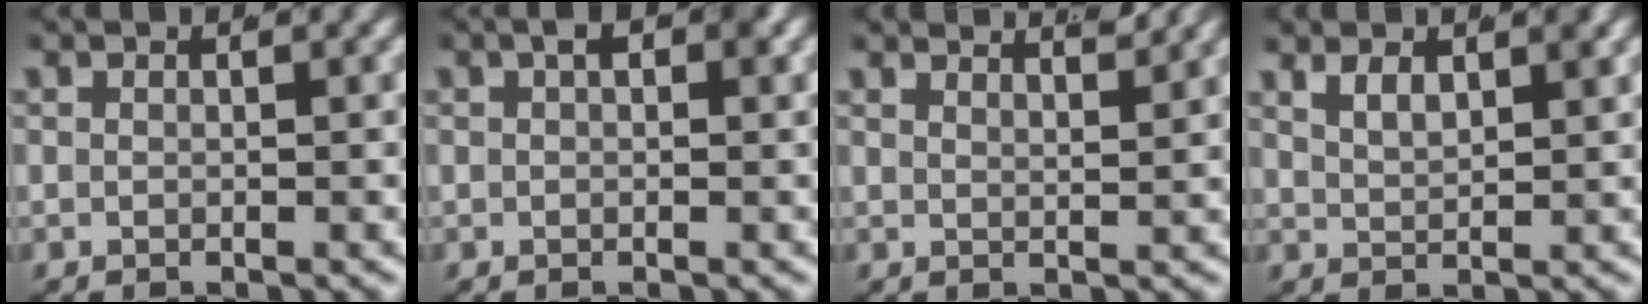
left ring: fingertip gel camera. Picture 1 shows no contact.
{"total": 2.1, "force": [0.9, 0.8, 1.8], "torque": [-0.018, 0.006, 0.013]}
{"total": 3.0, "force": [2.8, -0.3, 1.0], "torque": [-0.011, -0.009, 0.052]}
{"total": 2.3, "force": [1.4, 0.6, 1.7], "torque": [-0.036, -0.010, 0.038]}